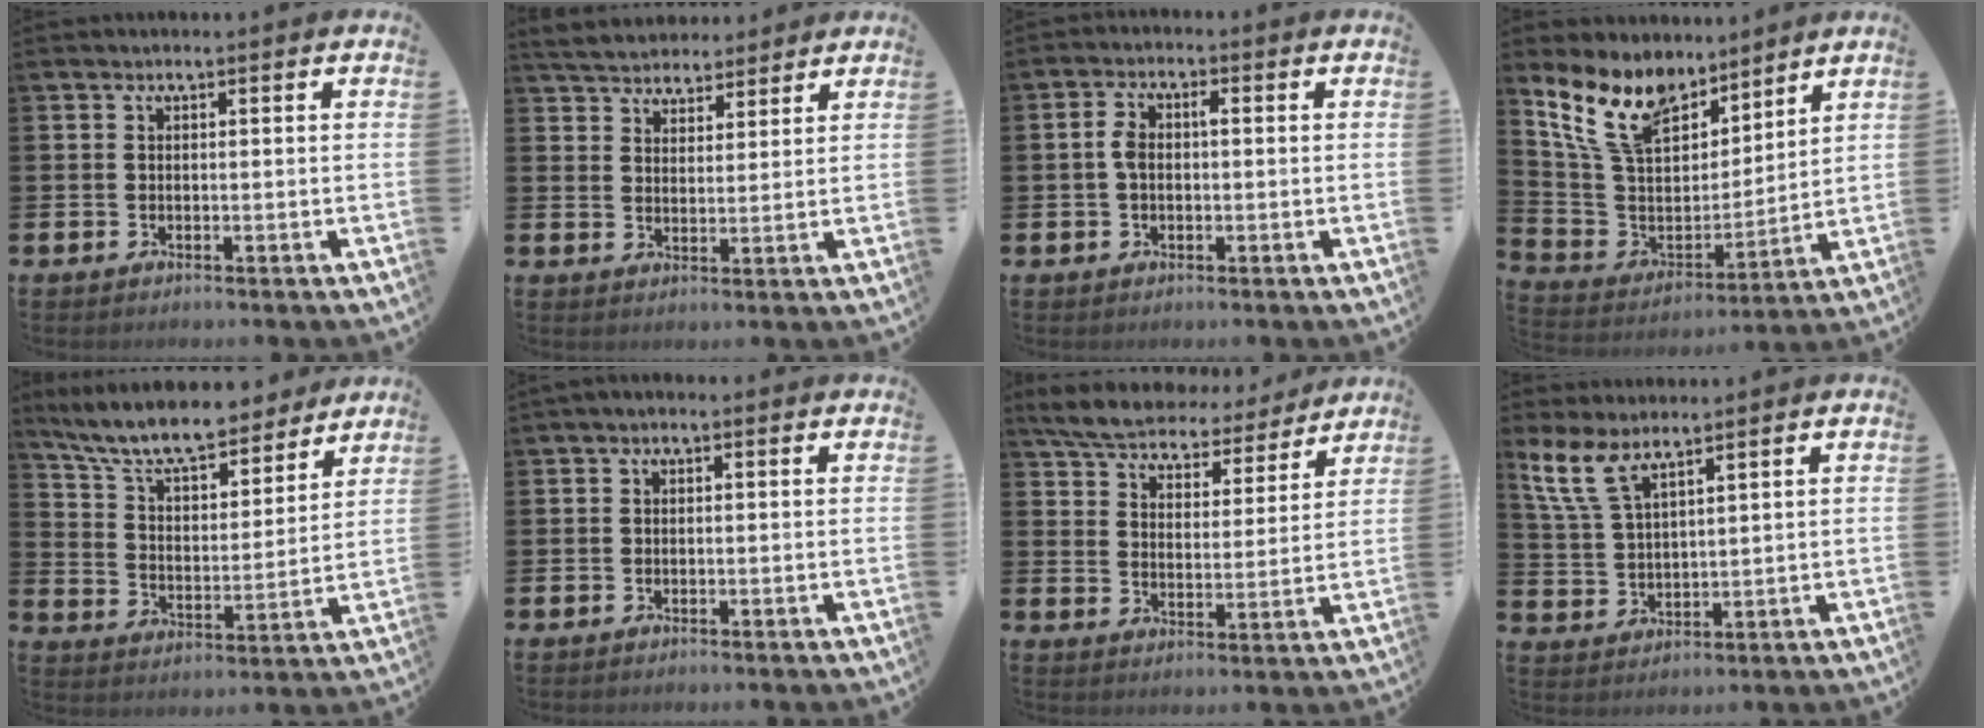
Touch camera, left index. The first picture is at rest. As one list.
[{"total": 5.0, "force": [4.9, 1.2, -0.1], "torque": [-0.022, -0.020, 0.089]}, {"total": 3.4, "force": [0.2, 2.0, 2.7], "torque": [-0.050, 0.010, 0.000]}, {"total": 12.1, "force": [9.9, 5.4, 4.5], "torque": [-0.145, -0.049, 0.184]}, {"total": 9.5, "force": [8.6, 2.2, 3.3], "torque": [-0.098, -0.057, 0.149]}, {"total": 0.6, "force": [-0.3, 0.2, 0.4], "torque": [-0.006, -0.001, -0.007]}, {"total": 7.4, "force": [7.1, 1.6, 1.5], "torque": [-0.066, -0.044, 0.127]}, {"total": 6.7, "force": [5.4, 2.0, 3.4], "torque": [-0.087, -0.011, 0.100]}]